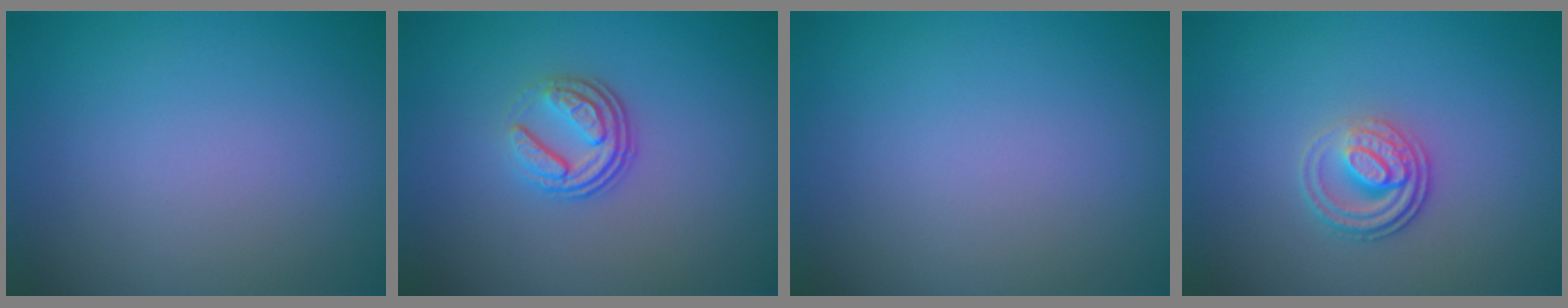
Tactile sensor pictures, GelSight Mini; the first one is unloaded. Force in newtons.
{"total": 3.5, "press": 2.4, "slide": 2.5}
{"total": 0.0}
{"total": 2.8, "press": 2.5, "slide": 1.4}